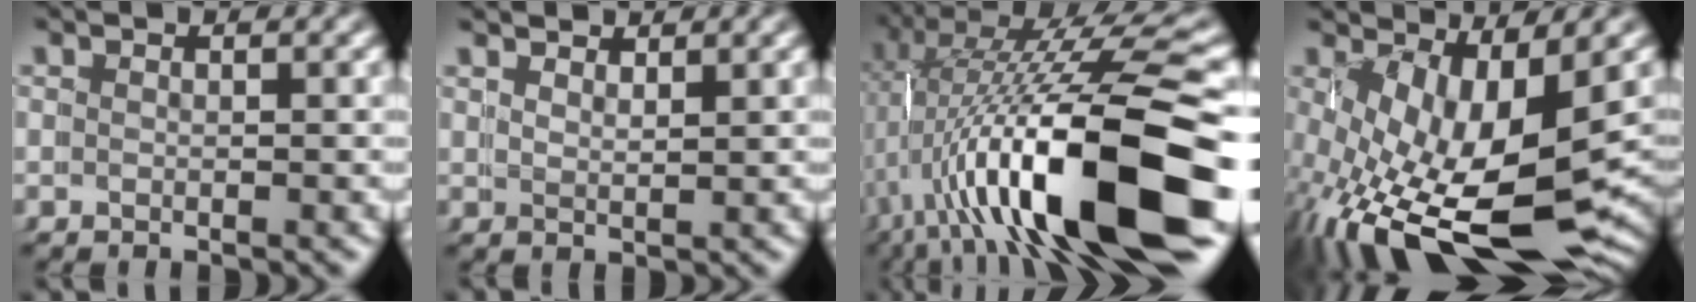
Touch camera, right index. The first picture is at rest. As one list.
[{"total": 2.3, "force": [2.1, -0.2, -0.8], "torque": [0.009, -0.015, 0.043]}, {"total": 16.7, "force": [-1.4, 5.6, 15.6], "torque": [-0.237, 0.004, -0.011]}, {"total": 12.0, "force": [-5.0, 6.0, 9.2], "torque": [-0.191, -0.072, -0.049]}]